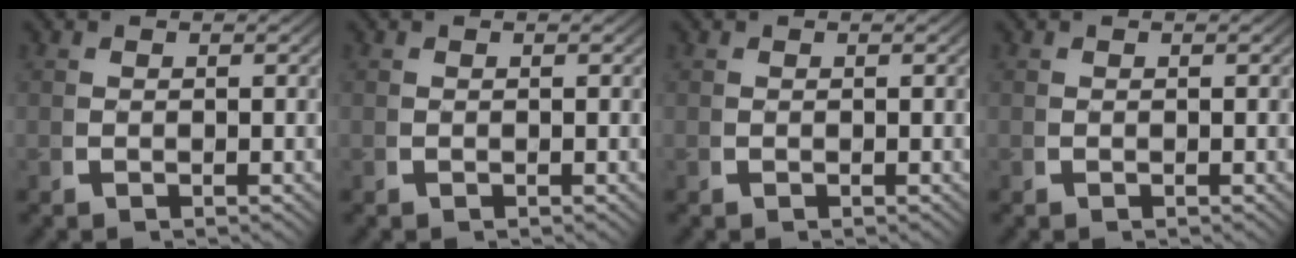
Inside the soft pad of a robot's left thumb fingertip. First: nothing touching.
{"total": 0.0}
{"total": 0.0}
{"total": 0.0}